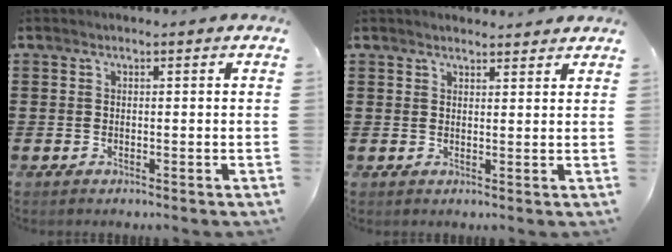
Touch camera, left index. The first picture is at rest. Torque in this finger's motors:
{"motor_torque": [1.09, -1.05, 0.33, 0.07]}